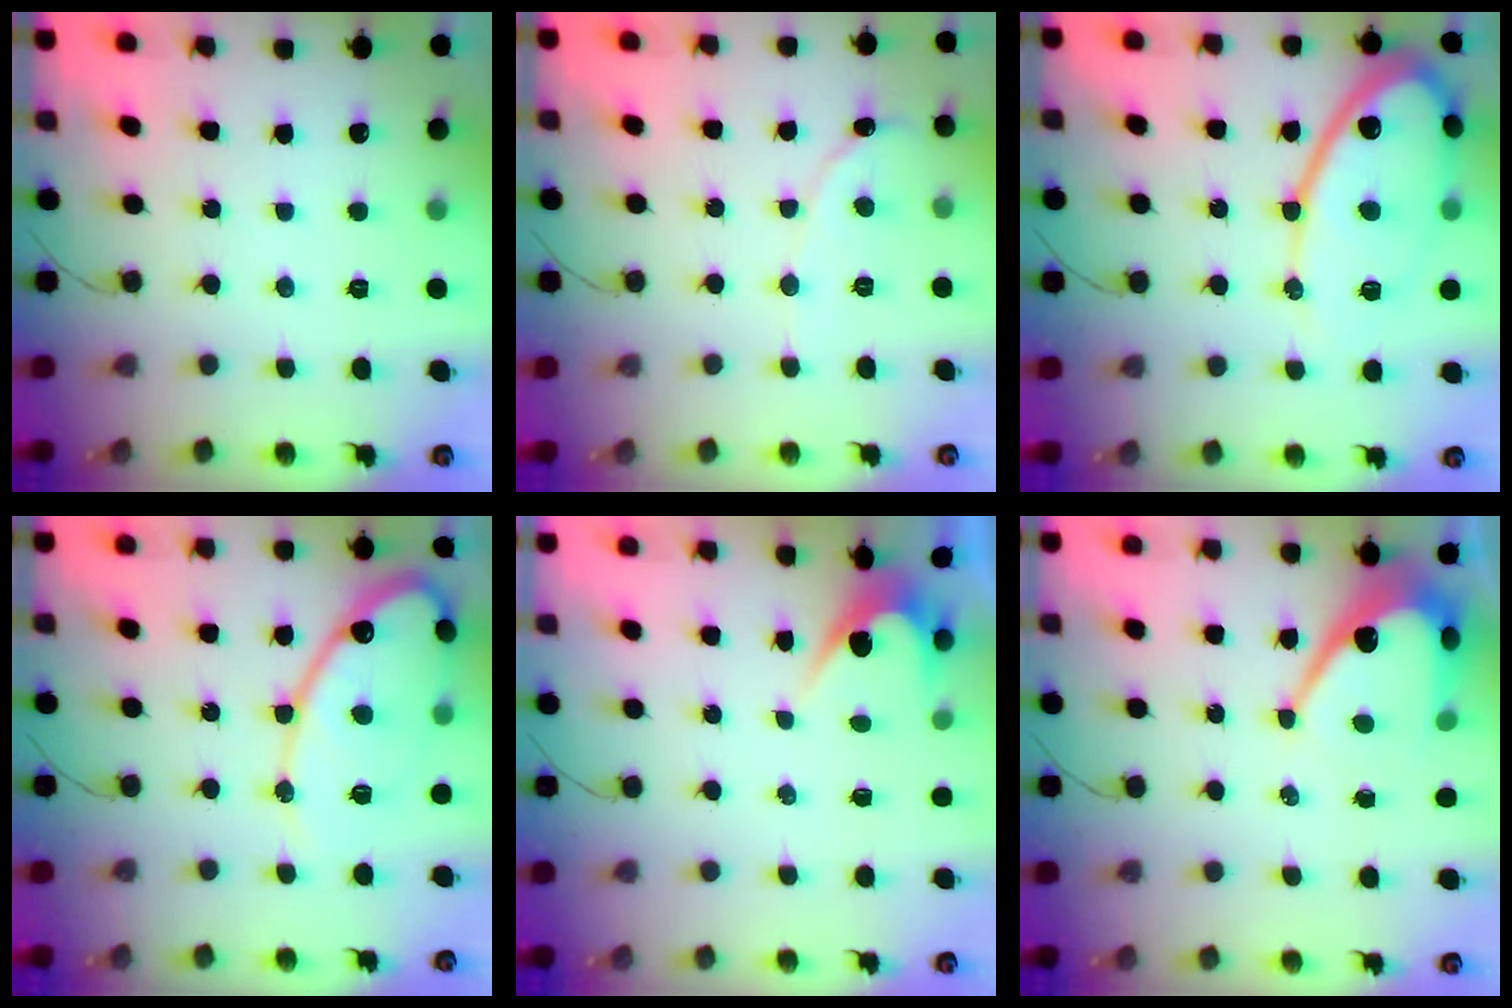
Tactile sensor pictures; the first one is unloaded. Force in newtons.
{"total": 2.1, "press": 2.1, "slide": 0.2}
{"total": 14.9, "press": 14.8, "slide": 1.4}
{"total": 15.1, "press": 15.0, "slide": 1.6}
{"total": 3.0, "press": 3.0, "slide": 0.2}
{"total": 10.2, "press": 10.1, "slide": 0.9}